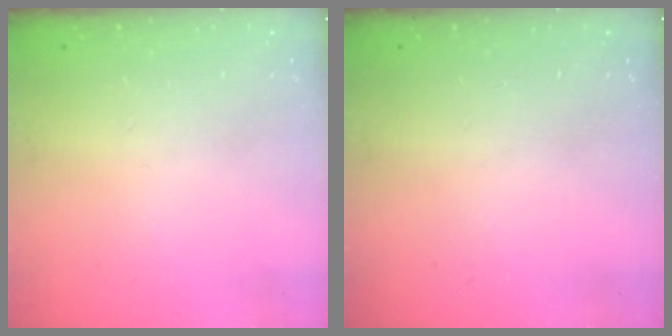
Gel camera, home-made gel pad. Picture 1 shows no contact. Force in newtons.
{"total": 0.0}